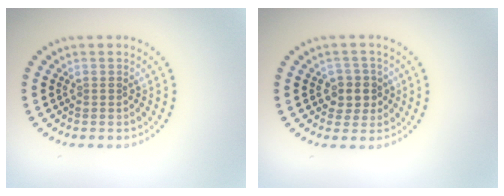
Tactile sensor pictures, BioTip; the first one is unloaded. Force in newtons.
{"total": 2.6, "press": 2.4, "slide": 0.9}